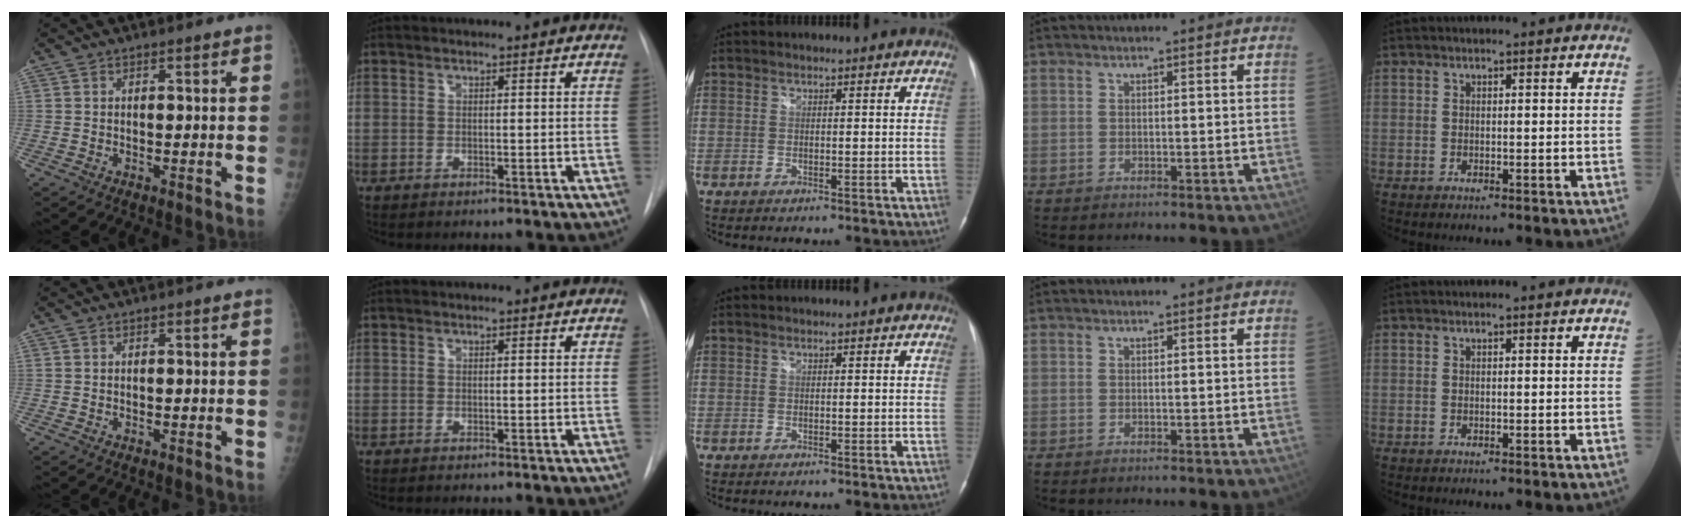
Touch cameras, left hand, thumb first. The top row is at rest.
{}